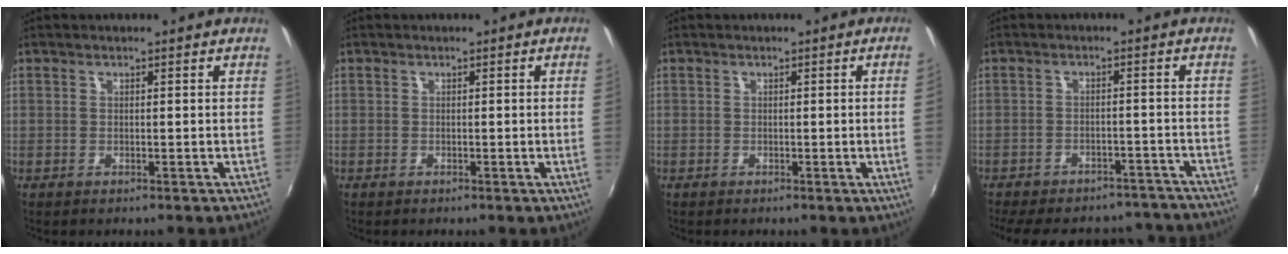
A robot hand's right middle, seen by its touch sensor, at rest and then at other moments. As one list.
[{"total": 1.6, "force": [0.0, -1.0, 1.2], "torque": [-0.011, -0.014, 0.002]}, {"total": 2.6, "force": [-0.1, -1.5, 2.1], "torque": [-0.026, -0.014, 0.003]}, {"total": 20.7, "force": [-17.9, 7.8, 6.8], "torque": [-0.154, 0.020, -0.219]}]